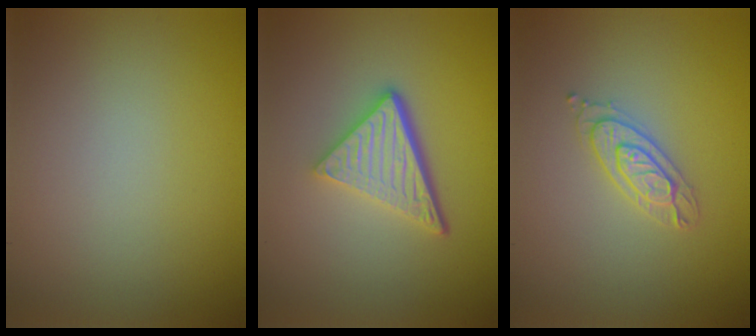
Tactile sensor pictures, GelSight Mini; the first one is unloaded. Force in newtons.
{"total": 5.0, "press": 3.5, "slide": 3.6}
{"total": 2.2, "press": 2.1, "slide": 0.4}